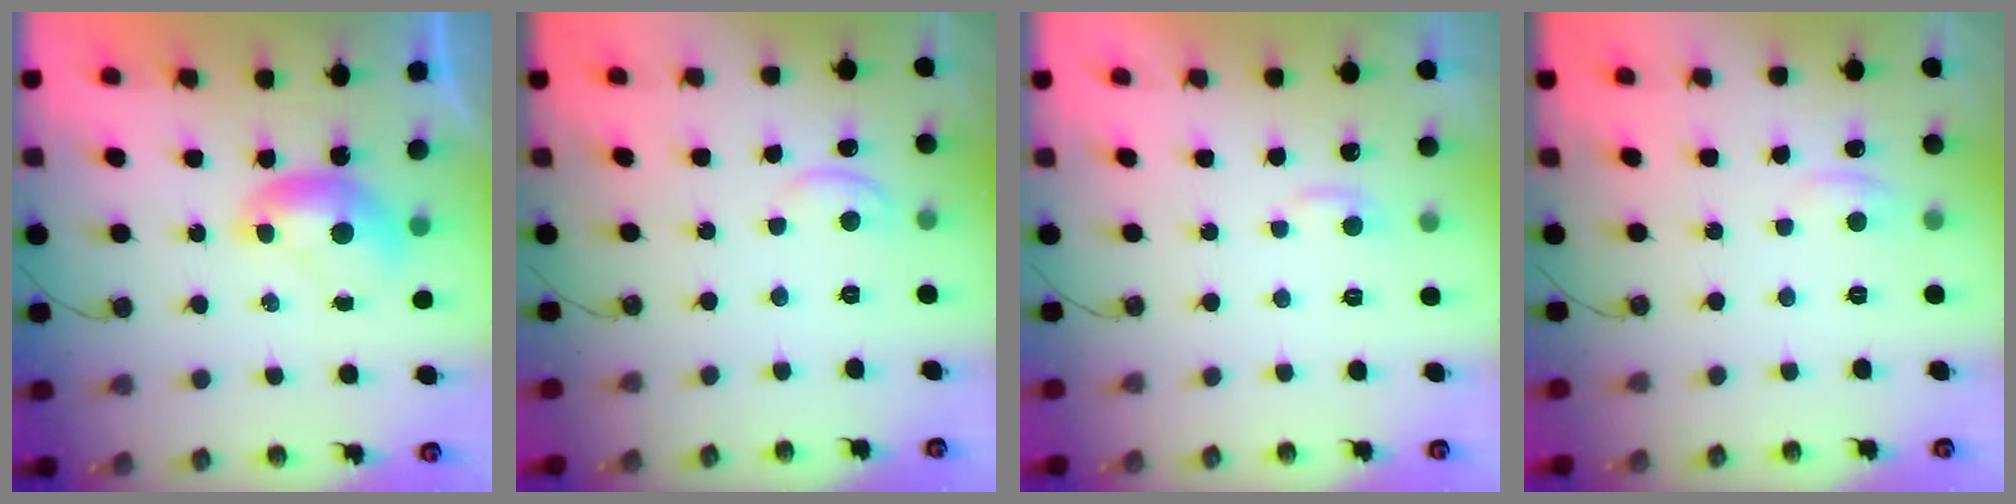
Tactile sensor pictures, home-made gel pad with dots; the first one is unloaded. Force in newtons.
{"total": 1.2, "press": 1.0, "slide": 0.6}
{"total": 2.8, "press": 2.8, "slide": 0.4}
{"total": 1.2, "press": 1.0, "slide": 0.7}